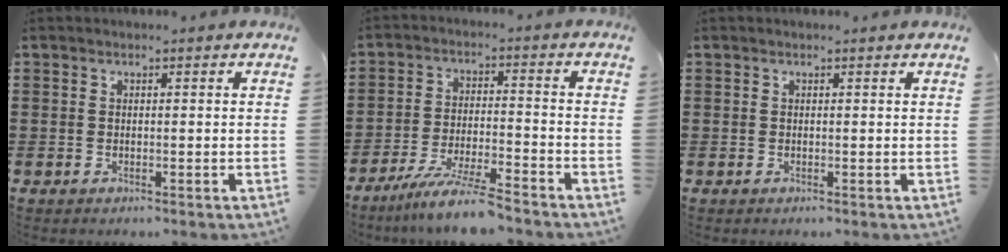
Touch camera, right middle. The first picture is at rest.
{"total": 7.7, "force": [-6.7, -0.3, 3.7], "torque": [-0.080, -0.013, -0.130]}
{"total": 0.0}